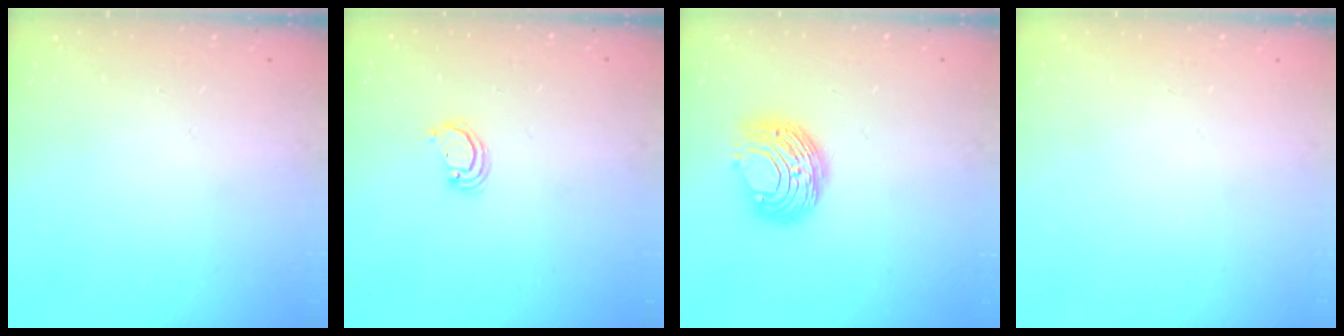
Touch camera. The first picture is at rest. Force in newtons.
{"total": 2.8, "press": 2.8, "slide": 0.2}
{"total": 9.2, "press": 9.2, "slide": 0.4}
{"total": 0.0}